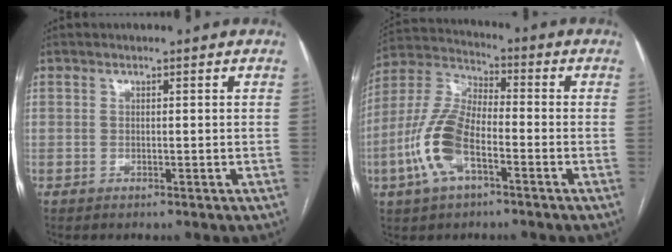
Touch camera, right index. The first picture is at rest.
{"total": 12.3, "force": [-4.4, 5.1, 10.3], "torque": [-0.244, 0.008, -0.088]}